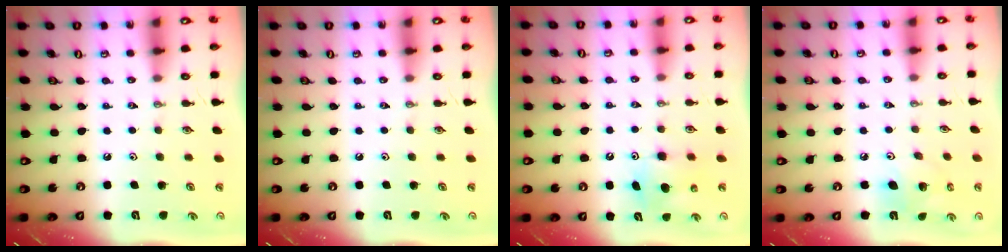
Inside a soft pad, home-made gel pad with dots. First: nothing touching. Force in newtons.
{"total": 0.0}
{"total": 7.9, "press": 7.9, "slide": 0.8}
{"total": 9.0, "press": 8.8, "slide": 1.8}